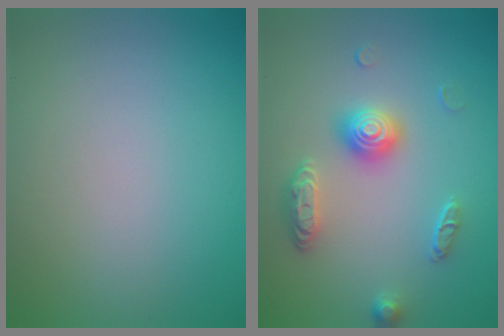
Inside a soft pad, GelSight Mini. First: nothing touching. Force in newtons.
{"total": 3.2, "press": 2.9, "slide": 1.2}